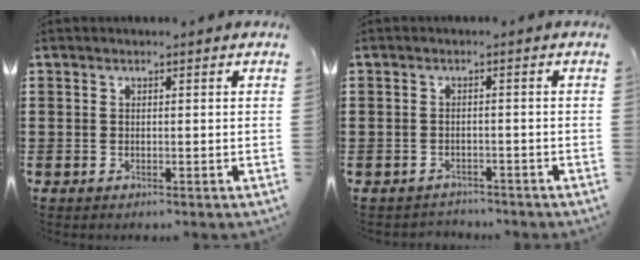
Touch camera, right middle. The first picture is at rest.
{"total": 1.8, "force": [-1.7, 0.5, -0.3], "torque": [0.000, 0.002, -0.040]}